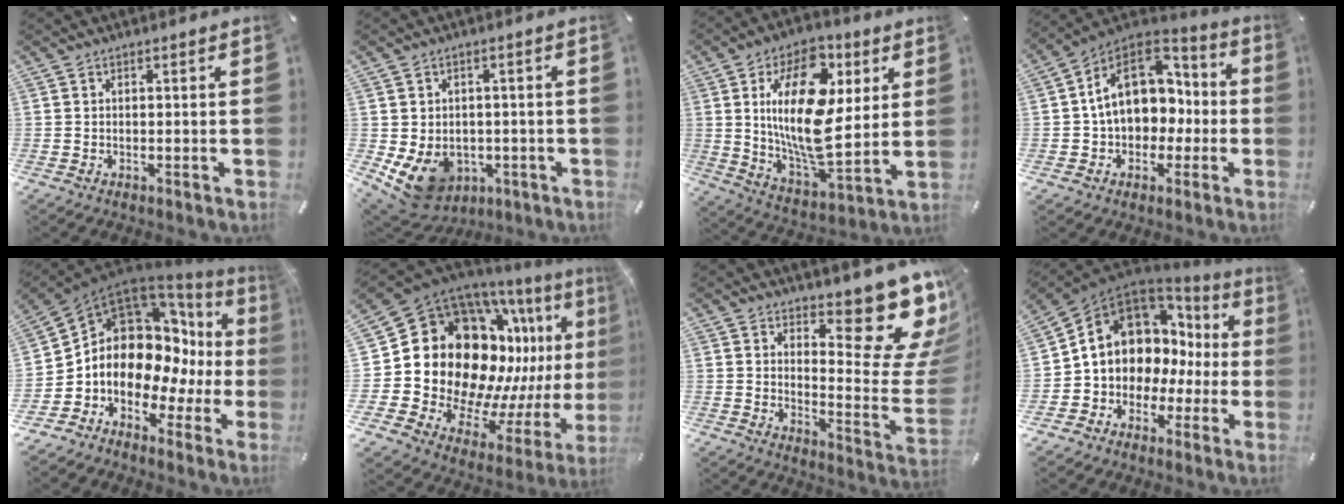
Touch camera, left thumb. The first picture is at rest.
{"total": 9.4, "force": [-2.7, 7.7, 4.6], "torque": [-0.101, -0.003, -0.050]}
{"total": 22.1, "force": [5.9, 11.9, 17.7], "torque": [-0.324, -0.023, 0.093]}
{"total": 16.4, "force": [1.1, 13.0, 10.0], "torque": [-0.175, 0.002, 0.021]}
{"total": 12.1, "force": [2.2, 9.8, 6.7], "torque": [-0.130, -0.059, 0.037]}
{"total": 24.7, "force": [5.7, 19.0, 14.7], "torque": [-0.277, -0.095, 0.147]}
{"total": 19.2, "force": [12.3, 8.0, 12.4], "torque": [-0.128, -0.119, 0.207]}
{"total": 9.7, "force": [3.4, 8.3, 3.7], "torque": [-0.076, -0.044, 0.061]}